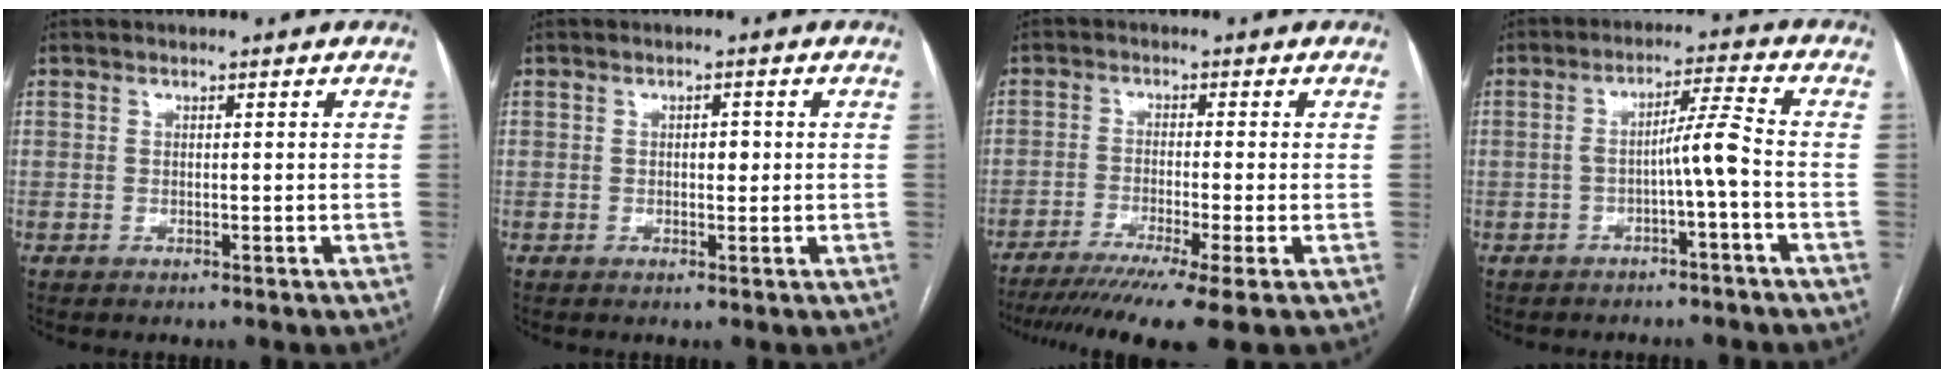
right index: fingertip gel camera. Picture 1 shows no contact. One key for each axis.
{"total": 1.5, "fx": 0.1, "fy": 0.8, "fz": 1.3, "tx": -0.017, "ty": 0.002, "tz": 0.001}
{"total": 12.5, "fx": -9.1, "fy": -1.1, "fz": 8.4, "tx": -0.128, "ty": -0.031, "tz": -0.142}
{"total": 4.8, "fx": -1.5, "fy": -0.6, "fz": 4.5, "tx": -0.074, "ty": 0.016, "tz": -0.023}